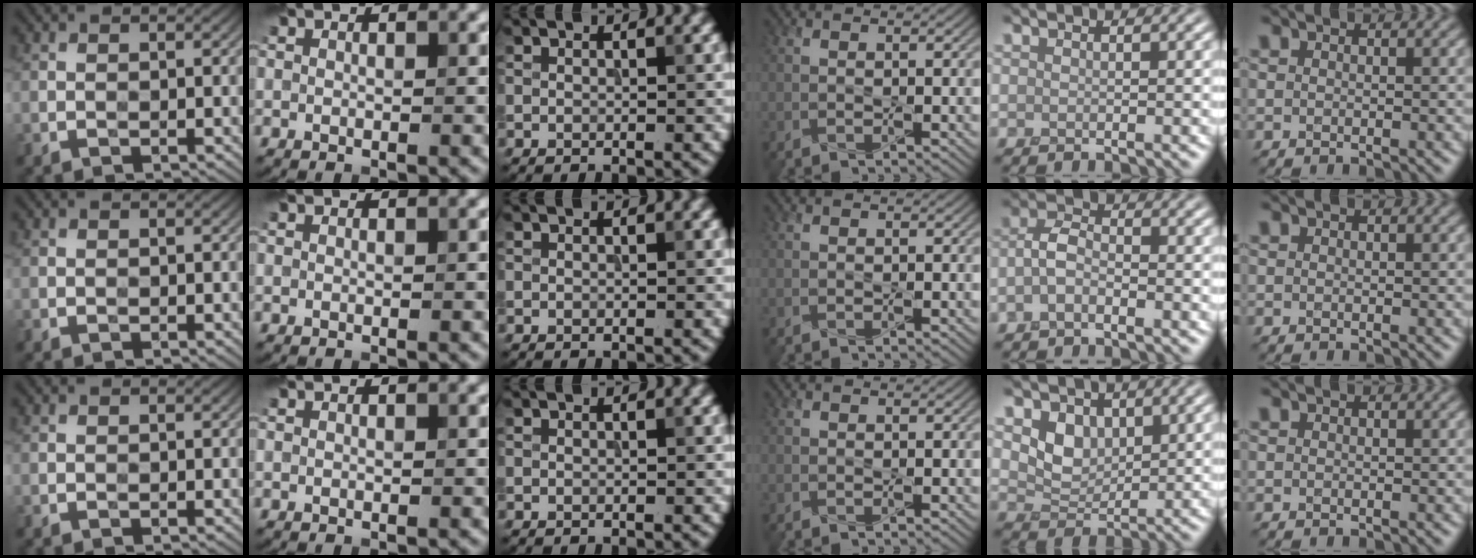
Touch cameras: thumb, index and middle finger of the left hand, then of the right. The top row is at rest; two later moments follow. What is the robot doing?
{"motion": "press", "object": "sticky note"}